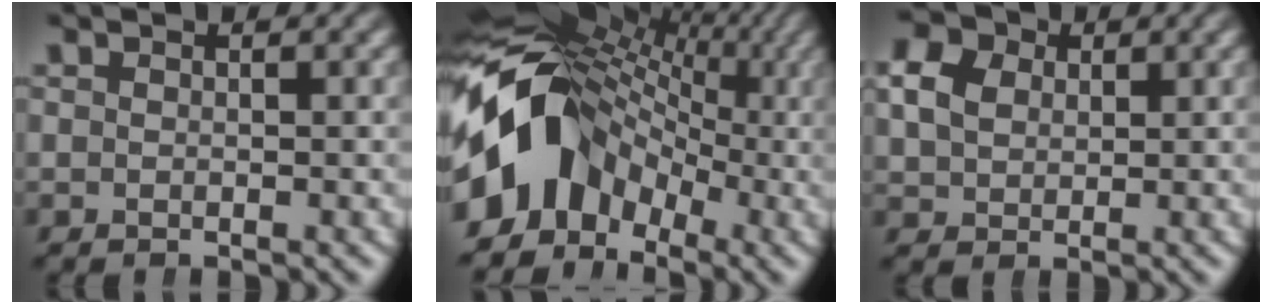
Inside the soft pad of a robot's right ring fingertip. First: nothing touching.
{"total": 18.3, "force": [0.0, 13.3, 12.6], "torque": [-0.206, 0.015, -0.016]}
{"total": 6.3, "force": [2.3, 5.3, 2.6], "torque": [-0.059, 0.007, 0.036]}